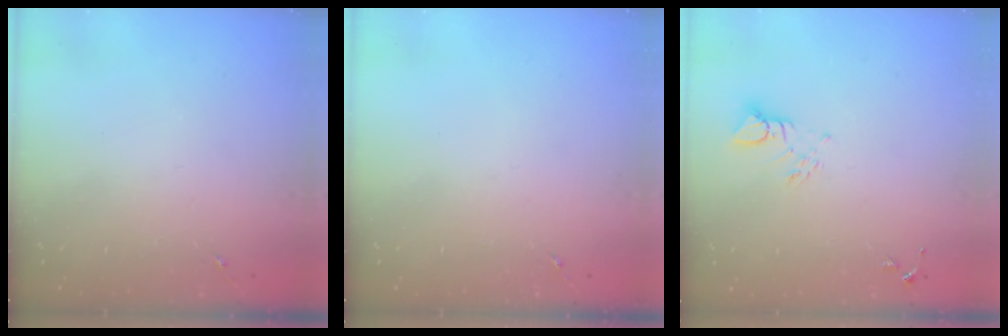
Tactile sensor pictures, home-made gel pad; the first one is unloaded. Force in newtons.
{"total": 0.0}
{"total": 3.8, "press": 3.8, "slide": 0.3}